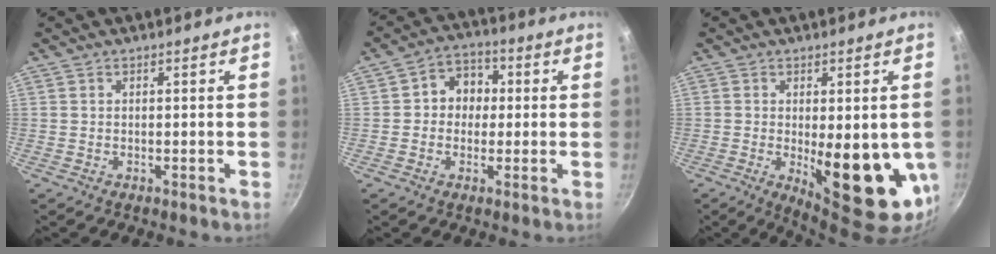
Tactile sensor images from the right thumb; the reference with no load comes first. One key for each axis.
{"total": 7.3, "fx": 0.4, "fy": 6.4, "fz": 3.6, "tx": -0.012, "ty": 0.015, "tz": -0.007}
{"total": 16.0, "fx": -2.2, "fy": 5.9, "fz": 14.6, "tx": -0.175, "ty": -0.023, "tz": -0.013}